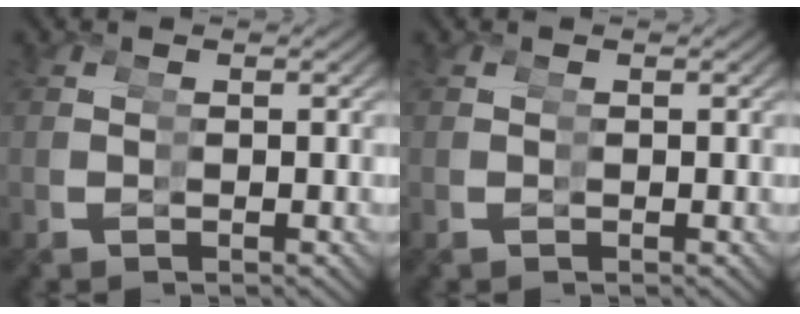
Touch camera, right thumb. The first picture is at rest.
{"total": 0.0}